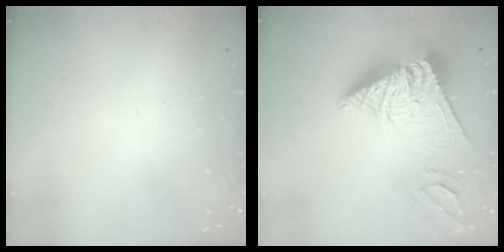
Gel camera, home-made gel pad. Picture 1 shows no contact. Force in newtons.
{"total": 13.1, "press": 12.8, "slide": 2.4}